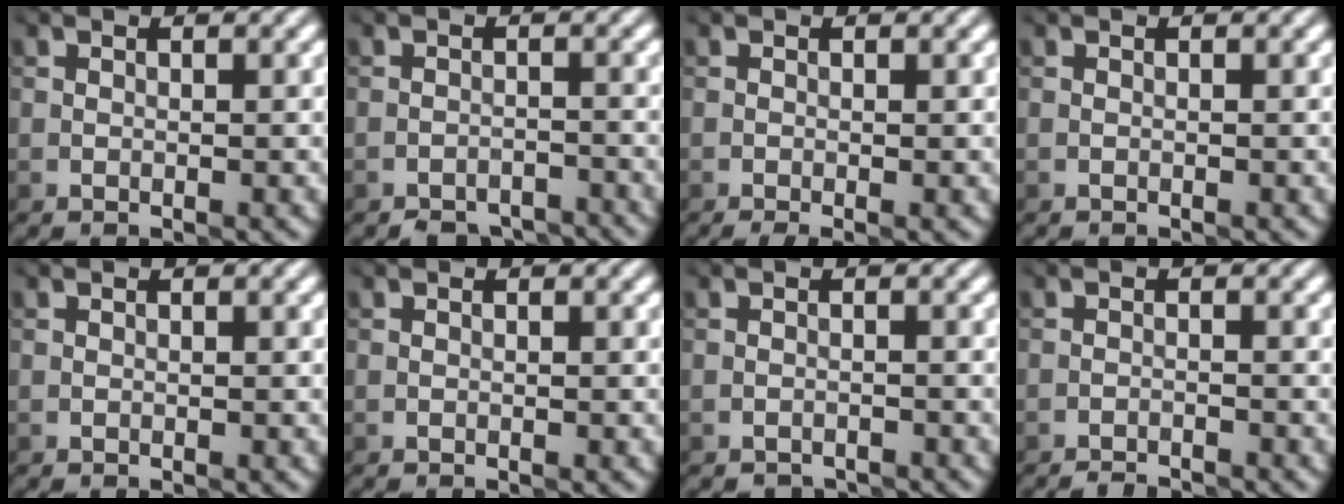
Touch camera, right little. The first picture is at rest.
{"total": 3.8, "force": [-3.5, 1.2, 0.7], "torque": [-0.005, -0.006, -0.058]}
{"total": 1.3, "force": [-0.8, 0.2, 1.0], "torque": [-0.022, -0.003, -0.014]}
{"total": 0.0}
{"total": 0.0}
{"total": 0.0}
{"total": 1.6, "force": [-1.6, 0.3, 0.0], "torque": [0.005, 0.000, -0.030]}
{"total": 2.1, "force": [-2.1, -0.1, 0.2], "torque": [-0.001, -0.003, -0.039]}